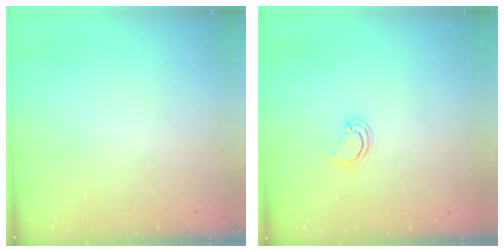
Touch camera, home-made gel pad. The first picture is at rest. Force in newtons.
{"total": 2.0, "press": 2.0, "slide": 0.2}